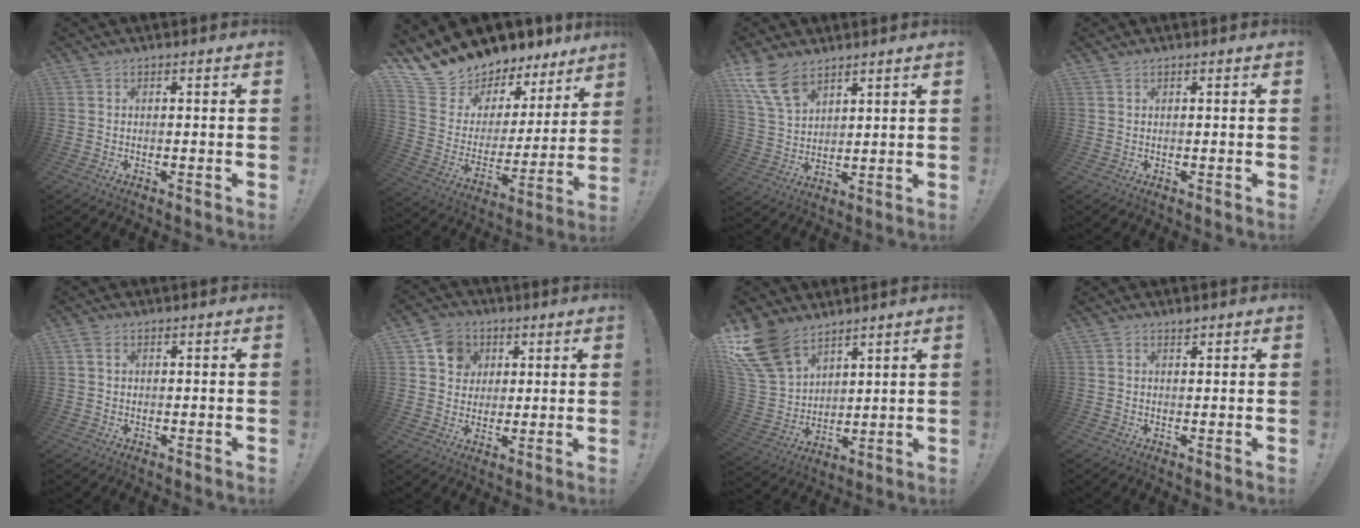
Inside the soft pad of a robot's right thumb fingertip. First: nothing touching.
{"total": 12.3, "force": [11.2, 4.8, 1.0], "torque": [-0.041, -0.110, 0.212]}
{"total": 10.6, "force": [7.2, 5.5, 5.5], "torque": [-0.106, -0.032, 0.142]}
{"total": 0.9, "force": [-0.5, -0.6, -0.5], "torque": [0.008, 0.005, -0.010]}
{"total": 1.6, "force": [0.7, 1.0, 1.1], "torque": [-0.015, 0.000, 0.011]}
{"total": 9.9, "force": [3.9, 8.7, 2.5], "torque": [-0.031, -0.022, 0.080]}
{"total": 15.7, "force": [10.9, 8.9, 7.0], "torque": [-0.157, -0.069, 0.209]}
{"total": 1.1, "force": [1.1, 0.3, 0.1], "torque": [0.013, -0.010, 0.018]}